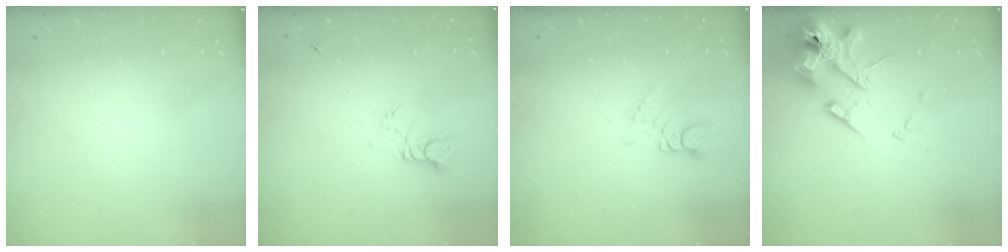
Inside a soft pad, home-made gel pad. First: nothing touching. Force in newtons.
{"total": 3.9, "press": 3.9, "slide": 0.3}
{"total": 2.3, "press": 2.3, "slide": 0.3}
{"total": 15.2, "press": 15.0, "slide": 2.2}